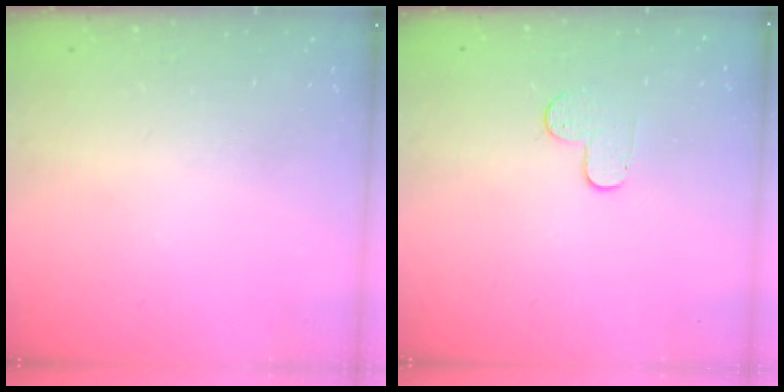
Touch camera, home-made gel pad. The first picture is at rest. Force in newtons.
{"total": 6.2, "press": 6.2, "slide": 0.6}